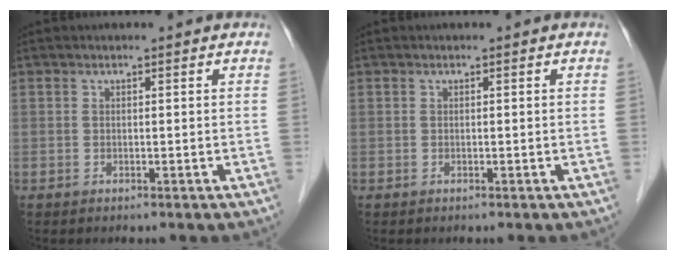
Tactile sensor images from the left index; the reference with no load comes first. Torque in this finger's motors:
{"motor_torque": [-0.04, 0.05, -0.02, -0.01]}